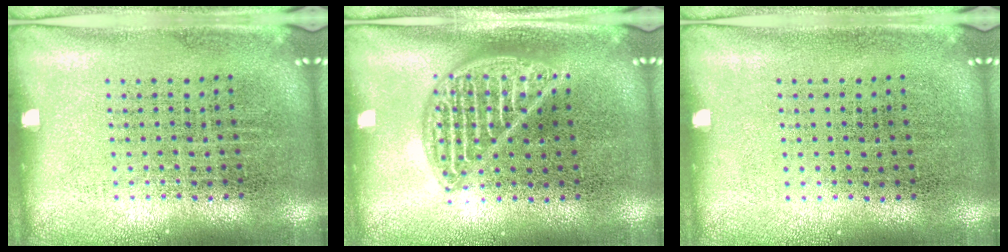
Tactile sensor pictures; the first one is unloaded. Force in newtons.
{"total": 2.2, "press": 2.1, "slide": 0.3}
{"total": 0.0}